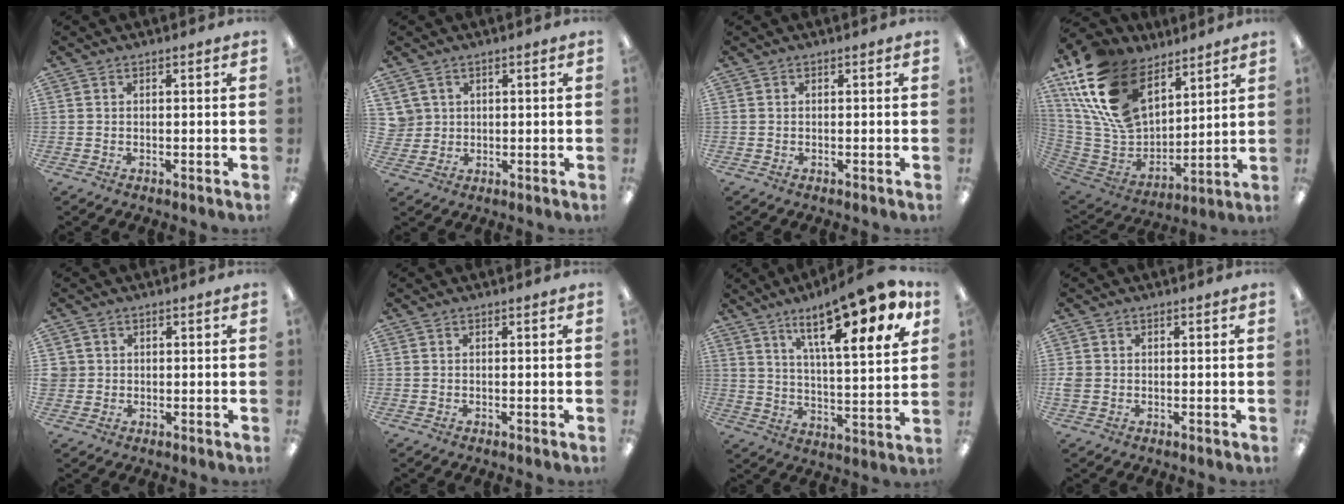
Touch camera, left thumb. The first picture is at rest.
{"total": 3.6, "force": [1.6, 3.2, 0.2], "torque": [-0.017, 0.005, 0.032]}
{"total": 0.0}
{"total": 23.0, "force": [13.1, 13.6, 13.2], "torque": [-0.296, -0.056, 0.245]}
{"total": 2.3, "force": [0.4, 2.3, 0.2], "torque": [-0.008, 0.002, 0.007]}
{"total": 0.0}
{"total": 19.8, "force": [12.9, 4.9, 14.2], "torque": [-0.215, -0.077, 0.201]}
{"total": 1.8, "force": [-0.2, 1.6, 0.9], "torque": [-0.016, 0.005, -0.004]}